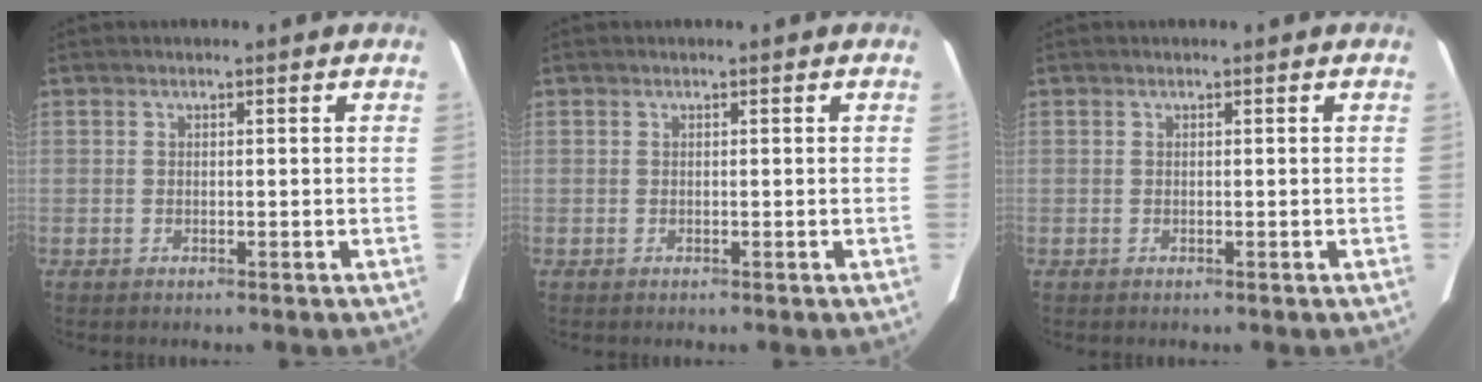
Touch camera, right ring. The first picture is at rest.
{"total": 0.0}
{"total": 0.0}